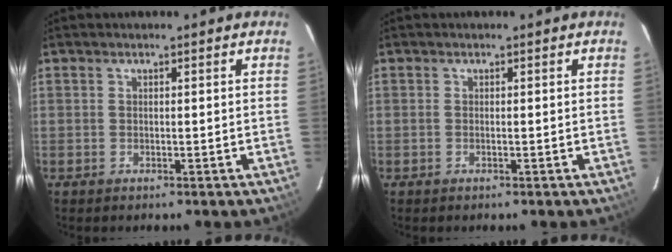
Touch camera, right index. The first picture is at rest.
{"total": 0.0}